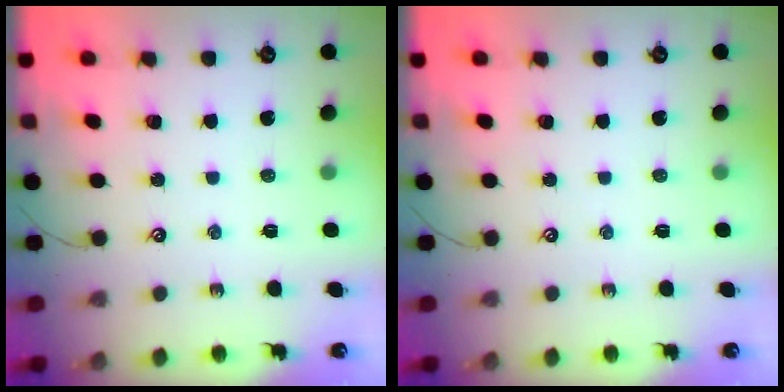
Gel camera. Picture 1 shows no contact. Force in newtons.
{"total": 0.0}